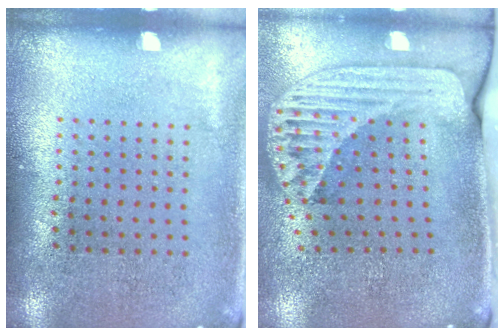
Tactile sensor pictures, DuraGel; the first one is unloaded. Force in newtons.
{"total": 2.5, "press": 1.8, "slide": 1.8}